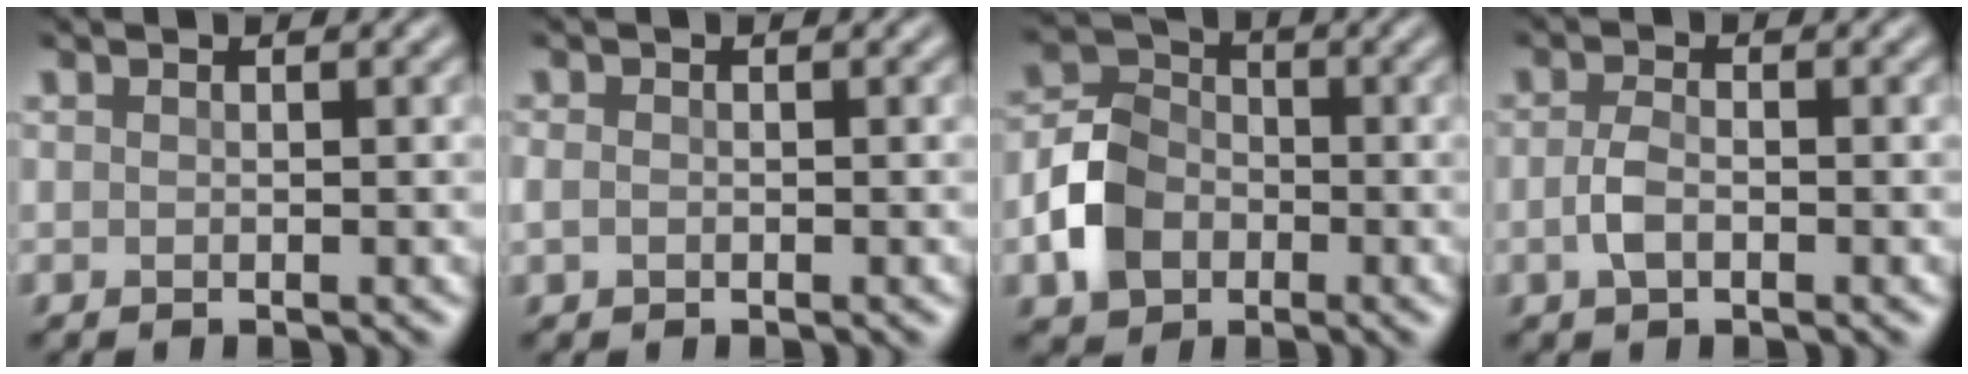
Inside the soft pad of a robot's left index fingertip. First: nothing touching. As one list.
[{"total": 0.9, "force": [-0.2, 0.7, 0.6], "torque": [-0.013, -0.001, -0.006]}, {"total": 5.2, "force": [-1.9, 4.1, 2.6], "torque": [-0.053, 0.004, -0.047]}, {"total": 2.0, "force": [-0.6, 1.0, 1.6], "torque": [-0.037, 0.000, -0.016]}]